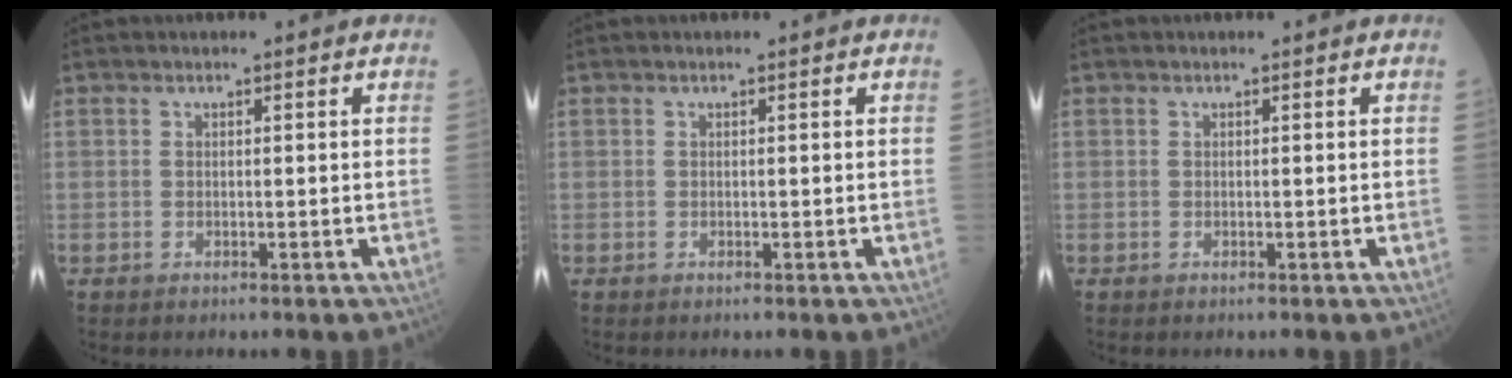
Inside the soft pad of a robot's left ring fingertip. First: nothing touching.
{"total": 0.0}
{"total": 0.0}